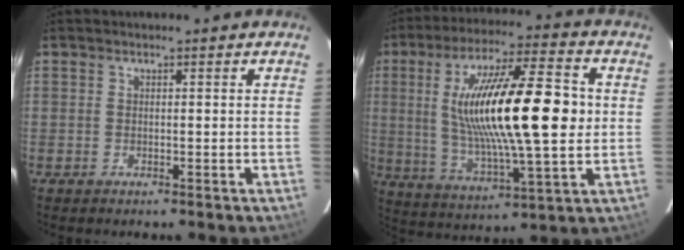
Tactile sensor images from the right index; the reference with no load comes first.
{"total": 22.8, "force": [2.3, 4.7, 22.2], "torque": [-0.398, 0.007, 0.050]}